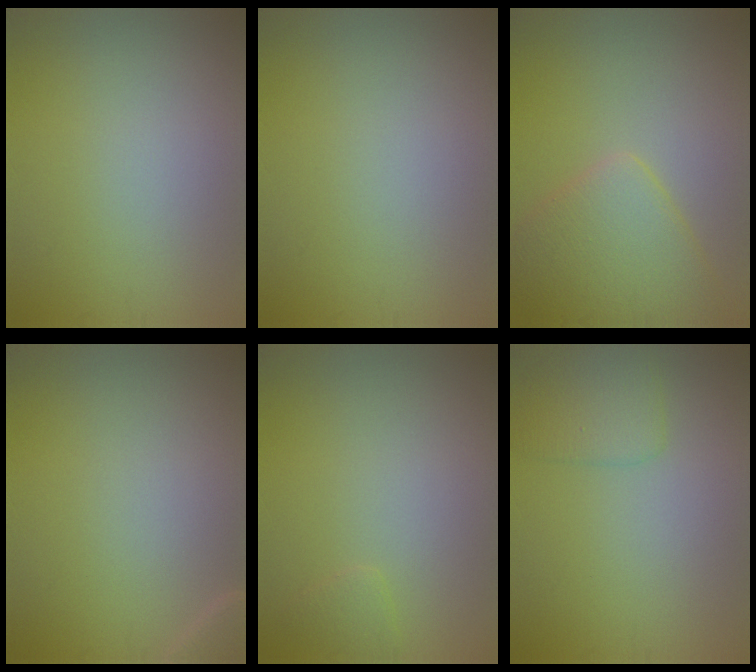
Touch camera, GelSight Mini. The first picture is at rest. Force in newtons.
{"total": 0.0}
{"total": 5.0, "press": 5.0, "slide": 0.3}
{"total": 1.1, "press": 1.1, "slide": 0.1}
{"total": 0.8, "press": 0.8, "slide": 0.0}
{"total": 2.3, "press": 2.3, "slide": 0.1}